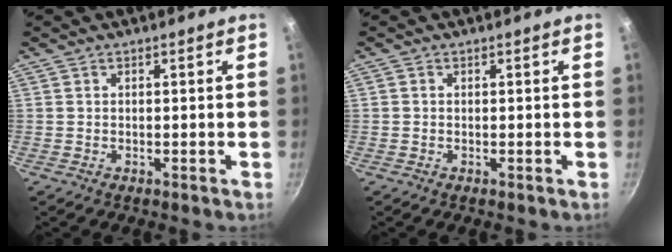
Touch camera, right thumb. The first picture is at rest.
{"total": 0.0}